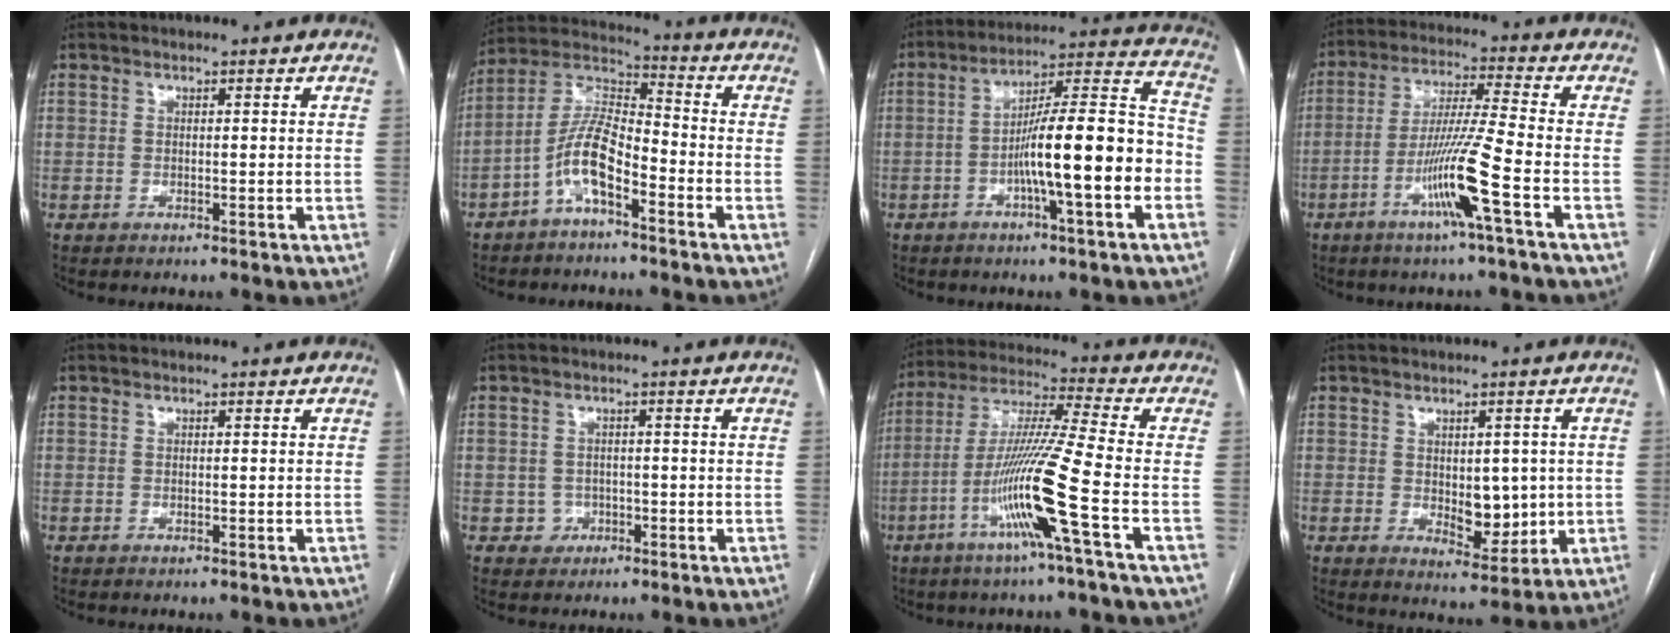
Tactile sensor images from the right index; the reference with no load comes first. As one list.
[{"total": 9.3, "force": [-4.6, 2.6, 7.6], "torque": [-0.166, 0.021, -0.093]}, {"total": 15.3, "force": [-4.3, 0.9, 14.6], "torque": [-0.226, 0.021, -0.072]}, {"total": 10.9, "force": [-4.6, -1.4, 9.8], "torque": [-0.191, -0.008, -0.092]}, {"total": 0.0}, {"total": 2.5, "force": [-0.8, 2.3, 0.0], "torque": [0.013, 0.011, -0.010]}, {"total": 14.3, "force": [-5.4, -1.9, 13.0], "torque": [-0.258, -0.010, -0.109]}, {"total": 6.1, "force": [0.0, 3.3, 5.1], "torque": [-0.065, -0.002, 0.013]}]